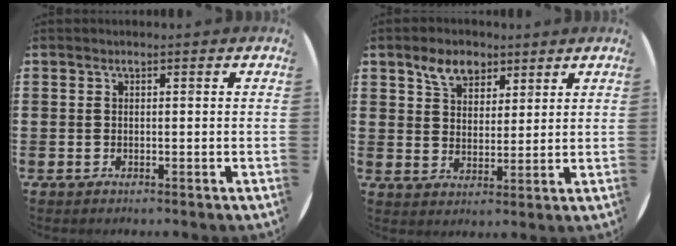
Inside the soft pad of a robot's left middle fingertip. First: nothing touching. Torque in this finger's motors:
{"motor_torque": [0.93, -0.83, 0.08, 0.06]}